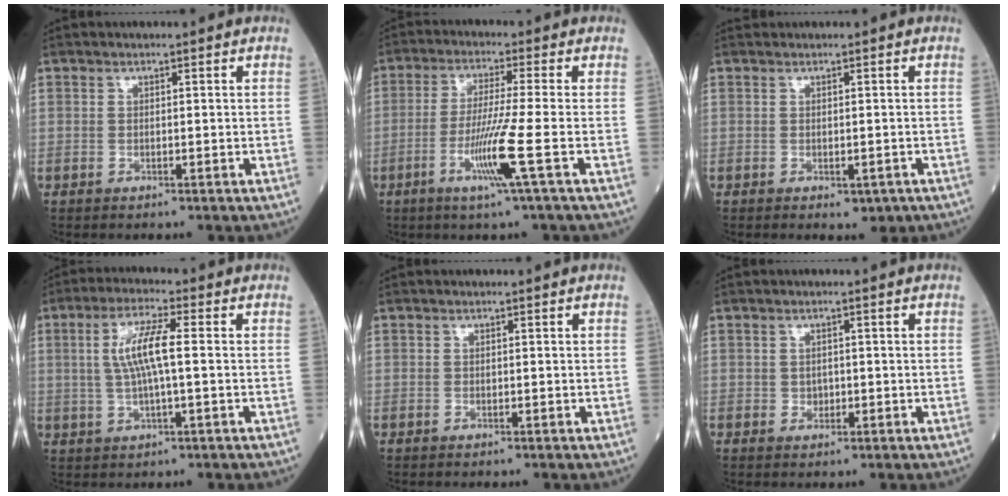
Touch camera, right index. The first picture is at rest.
{"total": 7.9, "force": [-2.8, -1.7, 7.2], "torque": [-0.142, -0.020, -0.061]}
{"total": 2.0, "force": [-0.5, 1.4, 1.3], "torque": [-0.011, 0.001, 0.000]}
{"total": 6.9, "force": [0.7, 0.8, 6.8], "torque": [-0.140, 0.008, 0.014]}
{"total": 0.0}
{"total": 1.1, "force": [-0.1, 1.1, 0.4], "torque": [-0.002, 0.002, 0.002]}